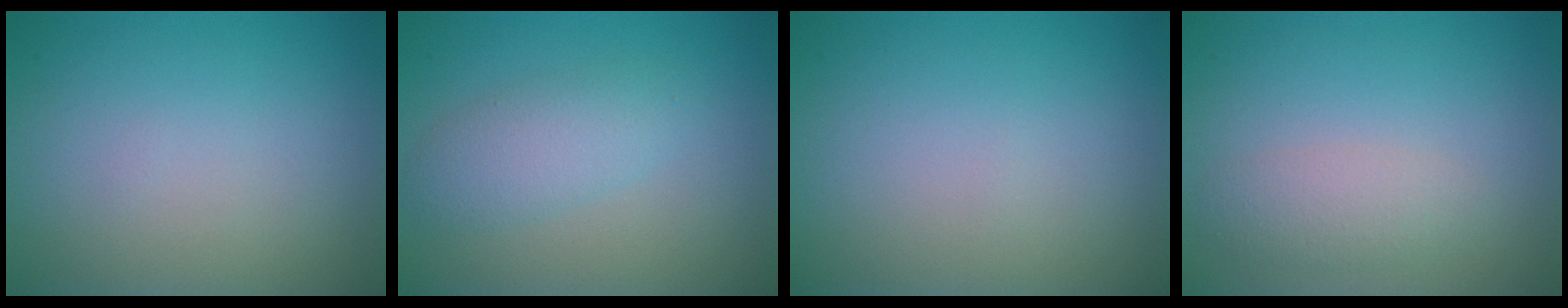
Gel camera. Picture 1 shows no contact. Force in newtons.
{"total": 2.9, "press": 2.9, "slide": 0.1}
{"total": 0.0}
{"total": 2.1, "press": 2.1, "slide": 0.1}